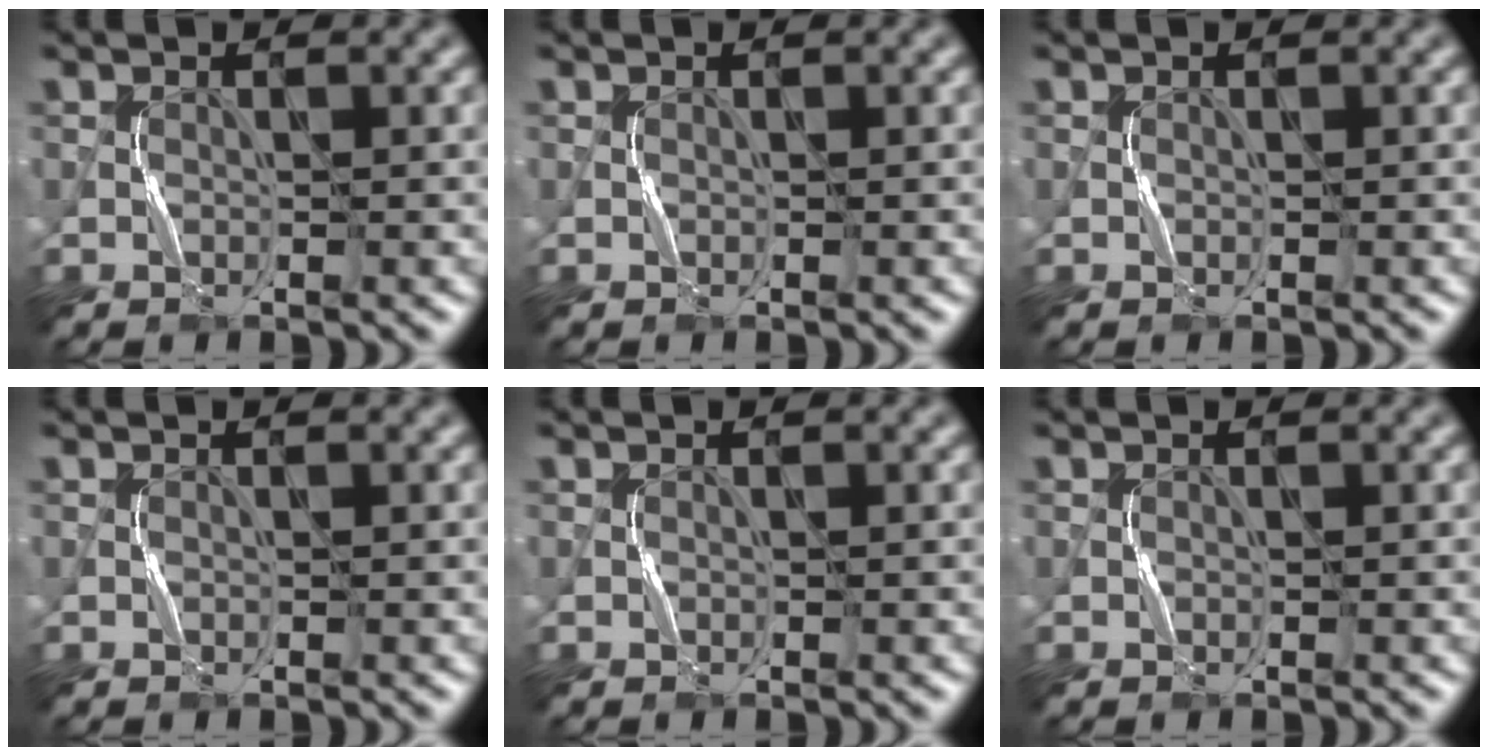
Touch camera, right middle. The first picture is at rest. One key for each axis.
{"total": 0.0}
{"total": 0.0}
{"total": 0.0}
{"total": 0.0}
{"total": 0.0}